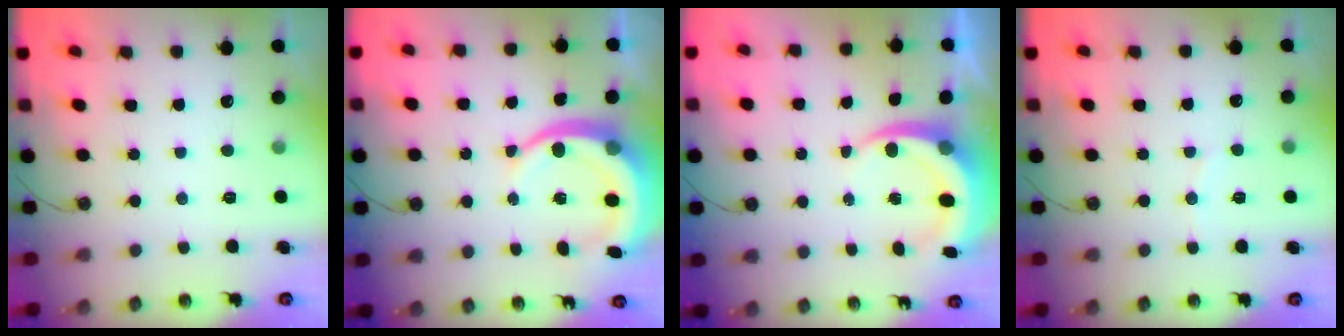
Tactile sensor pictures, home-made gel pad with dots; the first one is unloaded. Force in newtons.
{"total": 11.3, "press": 11.2, "slide": 1.3}
{"total": 8.3, "press": 7.9, "slide": 2.3}
{"total": 3.7, "press": 3.6, "slide": 0.4}